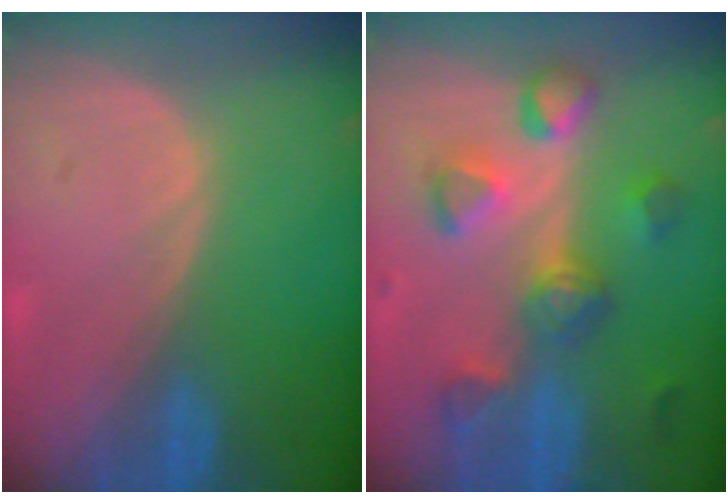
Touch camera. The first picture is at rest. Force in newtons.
{"total": 8.2, "press": 8.0, "slide": 1.9}